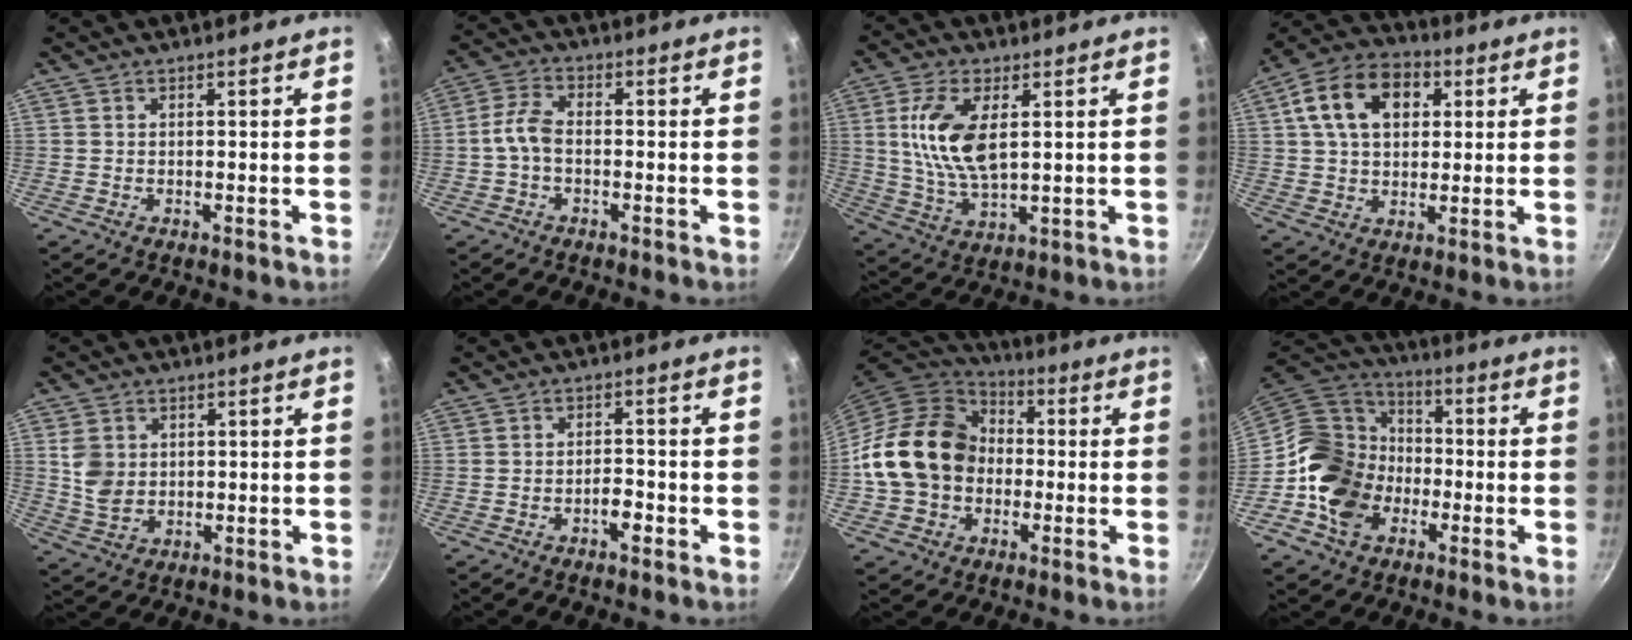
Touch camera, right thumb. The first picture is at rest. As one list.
[{"total": 3.8, "force": [-1.0, 1.5, 3.4], "torque": [-0.086, 0.014, -0.029]}, {"total": 11.9, "force": [2.5, 5.7, 10.2], "torque": [-0.198, -0.009, 0.053]}, {"total": 14.5, "force": [4.2, 10.0, 9.6], "torque": [-0.146, 0.016, 0.056]}, {"total": 6.9, "force": [1.2, 5.5, 4.0], "torque": [-0.064, -0.008, 0.028]}, {"total": 3.1, "force": [-1.7, 1.4, 2.2], "torque": [-0.026, 0.018, -0.028]}, {"total": 17.7, "force": [-0.9, 14.5, 10.1], "torque": [-0.154, 0.040, -0.021]}, {"total": 16.8, "force": [-4.0, 13.6, 8.9], "torque": [-0.133, 0.041, -0.083]}]